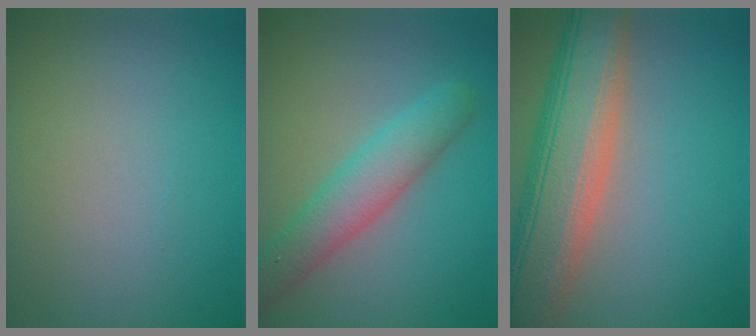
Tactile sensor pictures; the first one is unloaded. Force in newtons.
{"total": 4.9, "press": 4.9, "slide": 0.1}
{"total": 10.4, "press": 10.4, "slide": 0.6}